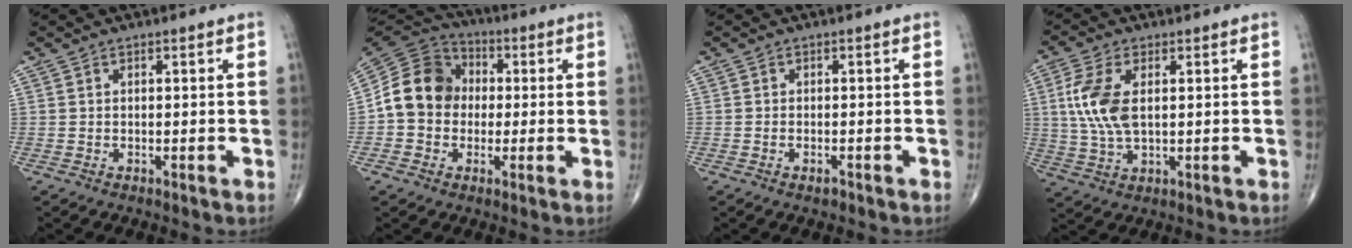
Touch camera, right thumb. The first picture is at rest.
{"total": 12.7, "force": [-0.1, 10.9, 6.4], "torque": [-0.097, 0.033, -0.015]}
{"total": 1.1, "force": [-0.7, 0.6, 0.7], "torque": [-0.013, 0.004, -0.011]}
{"total": 9.4, "force": [1.6, 4.7, 7.9], "torque": [-0.183, -0.002, 0.035]}